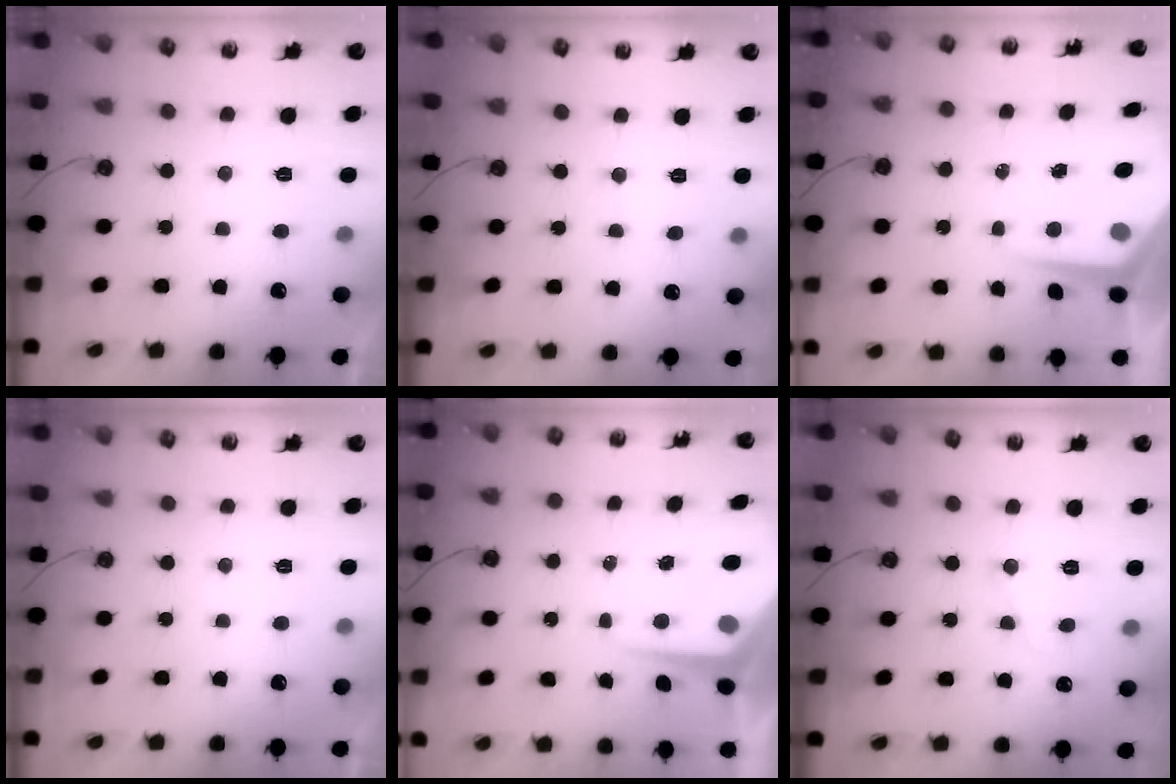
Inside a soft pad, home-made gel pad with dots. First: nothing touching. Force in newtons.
{"total": 3.8, "press": 3.8, "slide": 0.4}
{"total": 7.2, "press": 7.2, "slide": 0.3}
{"total": 0.0}
{"total": 8.0, "press": 8.0, "slide": 0.7}
{"total": 7.3, "press": 7.3, "slide": 0.6}